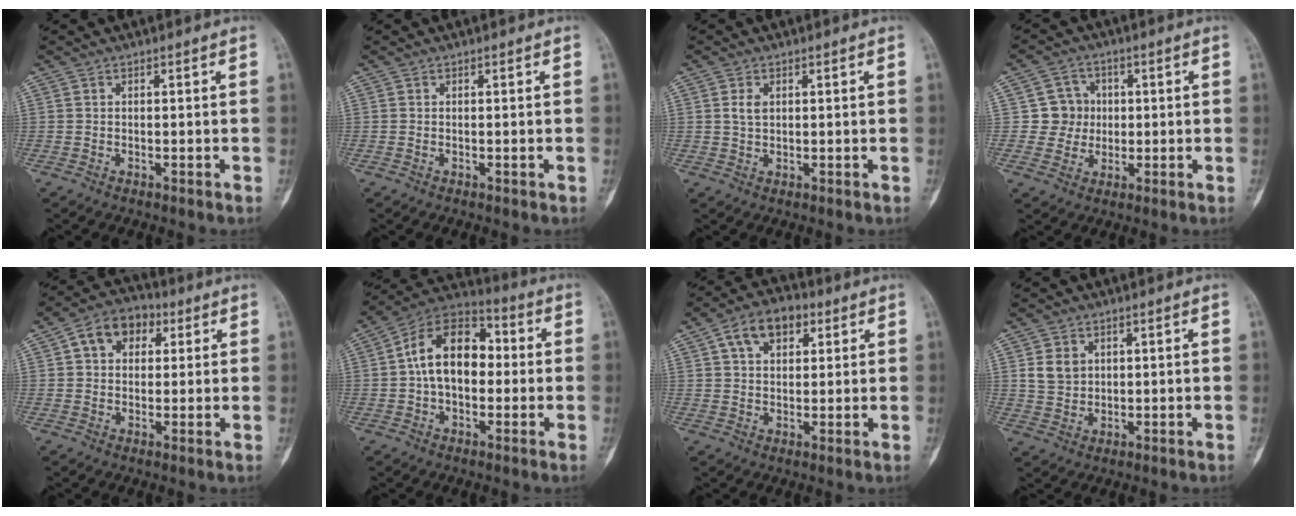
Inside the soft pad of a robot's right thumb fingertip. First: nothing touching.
{"total": 0.0}
{"total": 2.2, "force": [0.7, 1.5, 1.5], "torque": [-0.028, 0.001, 0.015]}
{"total": 6.2, "force": [0.5, 6.2, 0.8], "torque": [0.029, 0.012, 0.003]}
{"total": 9.4, "force": [3.0, 7.0, 5.5], "torque": [-0.060, 0.012, 0.040]}
{"total": 14.7, "force": [0.6, 9.6, 11.1], "torque": [-0.158, 0.039, -0.006]}
{"total": 9.6, "force": [4.1, 6.0, 6.2], "torque": [-0.080, 0.008, 0.060]}
{"total": 4.9, "force": [1.6, 4.0, 2.3], "torque": [-0.027, -0.006, 0.036]}